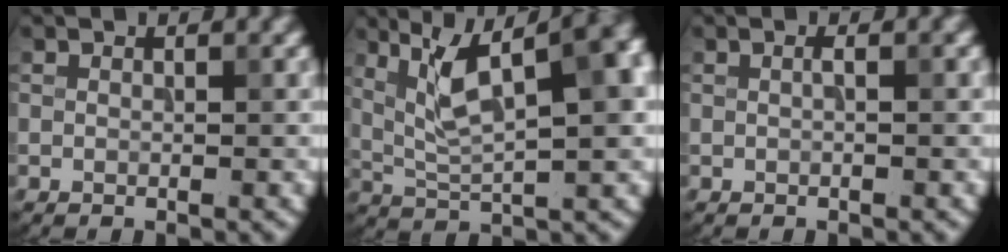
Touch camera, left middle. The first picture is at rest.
{"total": 11.7, "force": [4.2, 4.3, 10.0], "torque": [-0.155, 0.019, 0.069]}
{"total": 0.9, "force": [0.1, 0.1, 0.9], "torque": [-0.016, 0.003, 0.000]}